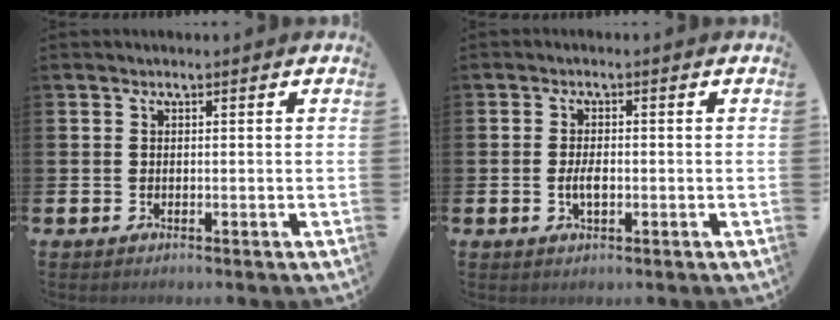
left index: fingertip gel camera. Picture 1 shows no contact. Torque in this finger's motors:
{"motor_torque": [0.48, 0.23, 0.04, 0.05]}